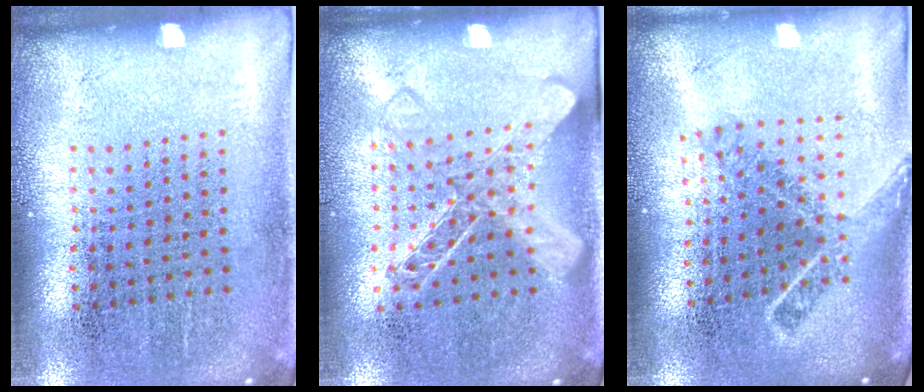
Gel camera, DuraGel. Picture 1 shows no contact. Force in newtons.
{"total": 1.6, "press": 1.5, "slide": 0.6}
{"total": 1.7, "press": 1.2, "slide": 1.2}